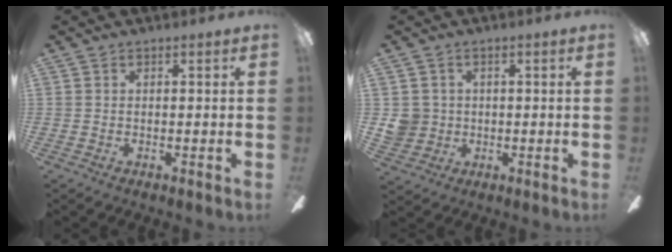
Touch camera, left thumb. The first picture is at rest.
{"total": 5.0, "force": [0.5, 4.9, 0.9], "torque": [-0.022, 0.007, 0.009]}